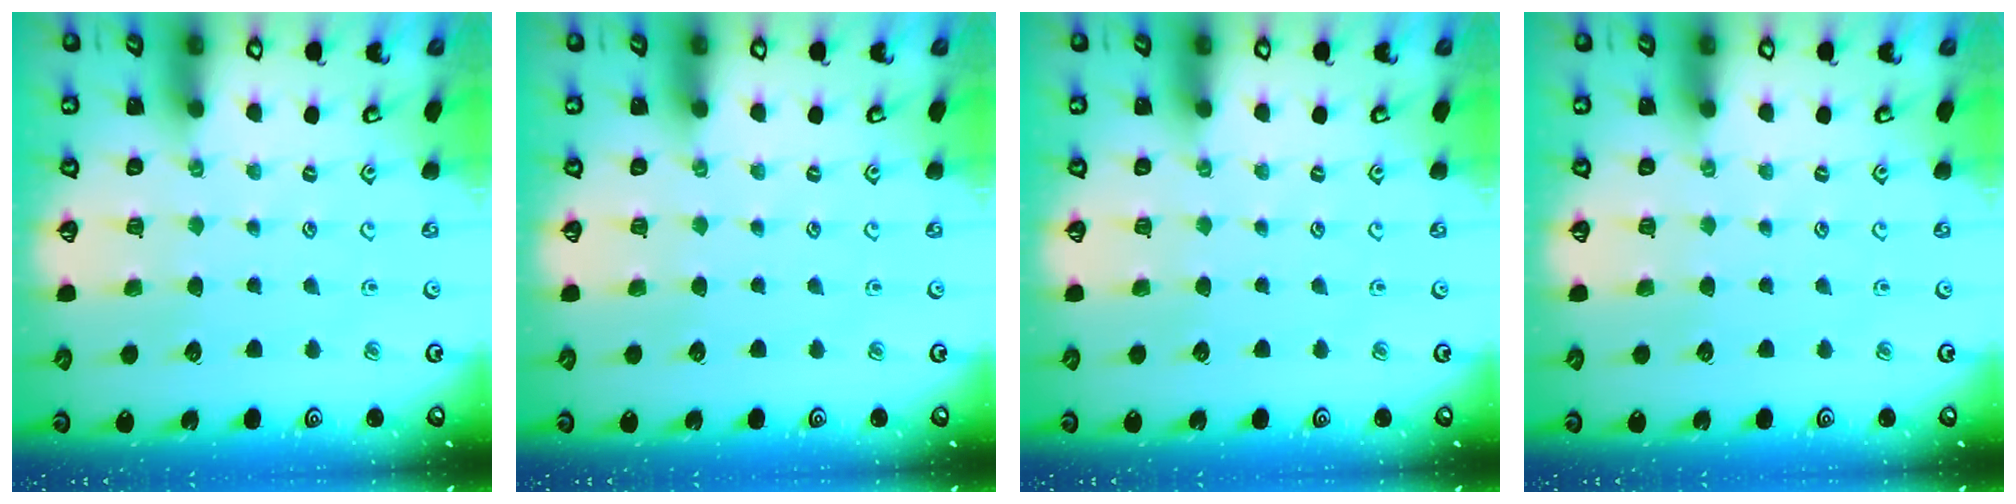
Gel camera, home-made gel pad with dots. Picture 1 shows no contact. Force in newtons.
{"total": 0.0}
{"total": 0.0}
{"total": 0.0}